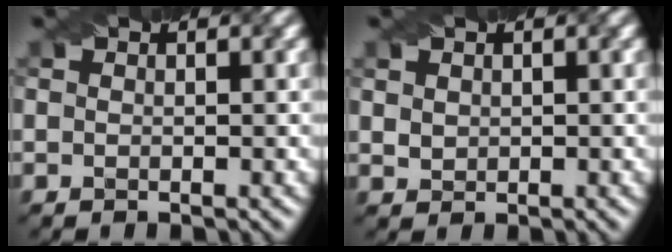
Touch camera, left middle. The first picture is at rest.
{"total": 1.3, "force": [0.7, 1.0, 0.4], "torque": [-0.011, 0.005, 0.018]}